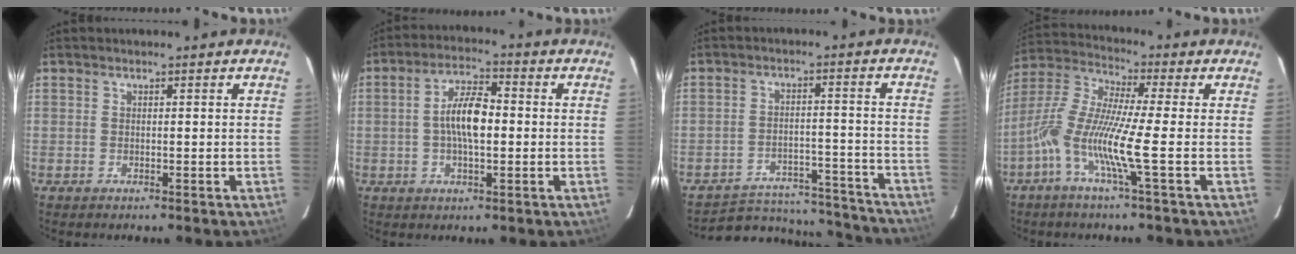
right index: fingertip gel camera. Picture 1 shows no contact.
{"total": 7.9, "force": [-0.2, 3.0, 7.3], "torque": [-0.136, 0.013, -0.003]}
{"total": 18.8, "force": [-17.3, 5.7, 4.4], "torque": [-0.091, 0.030, -0.212]}
{"total": 10.5, "force": [-3.6, -0.7, 9.9], "torque": [-0.204, 0.004, -0.081]}